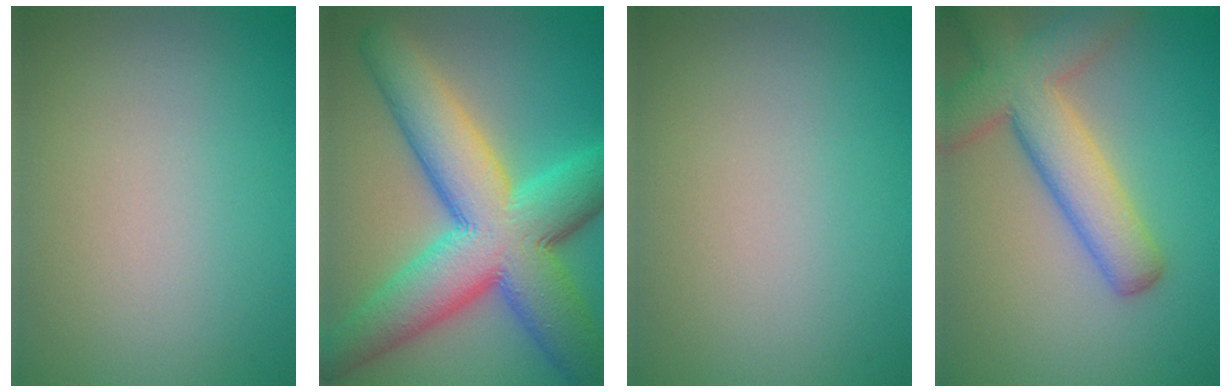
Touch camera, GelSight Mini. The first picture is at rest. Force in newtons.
{"total": 13.4, "press": 13.4, "slide": 0.3}
{"total": 0.0}
{"total": 7.3, "press": 7.2, "slide": 0.4}